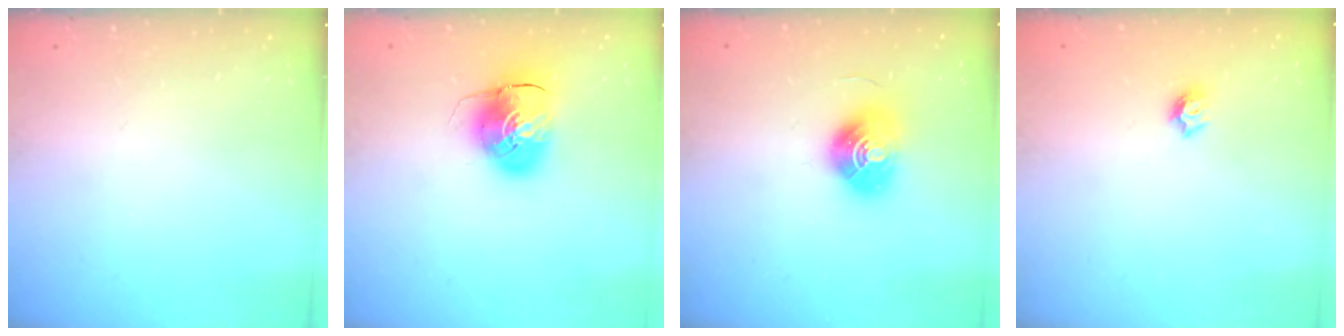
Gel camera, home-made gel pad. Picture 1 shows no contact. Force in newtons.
{"total": 9.6, "press": 9.4, "slide": 1.7}
{"total": 10.4, "press": 10.4, "slide": 0.3}
{"total": 5.7, "press": 5.6, "slide": 0.8}